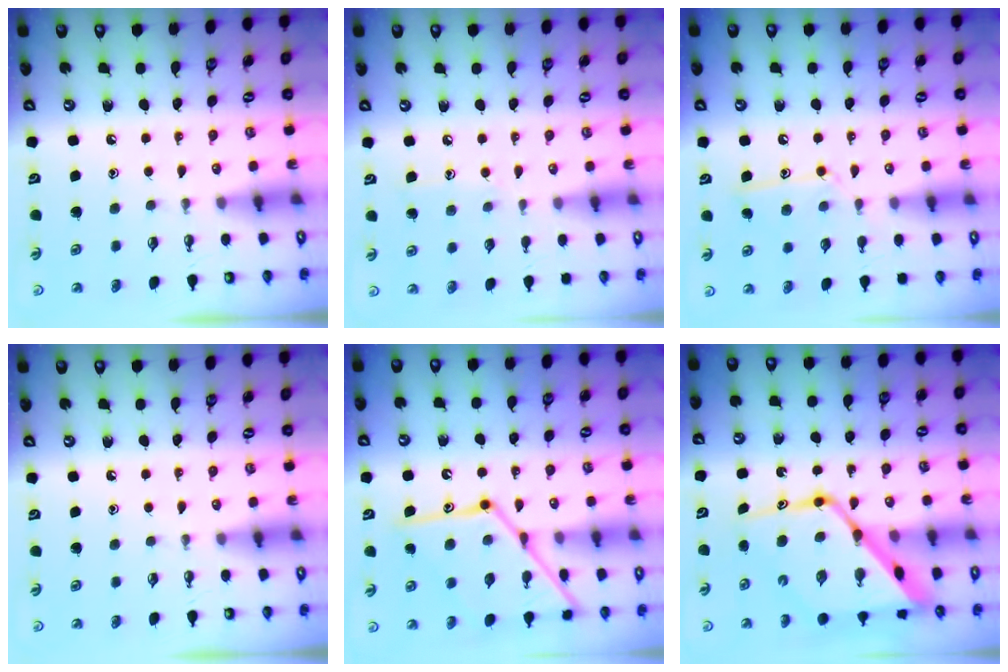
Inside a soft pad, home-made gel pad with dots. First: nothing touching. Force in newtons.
{"total": 6.4, "press": 6.4, "slide": 0.6}
{"total": 10.8, "press": 10.7, "slide": 0.7}
{"total": 0.0}
{"total": 17.1, "press": 17.1, "slide": 1.1}
{"total": 20.0, "press": 19.9, "slide": 2.0}